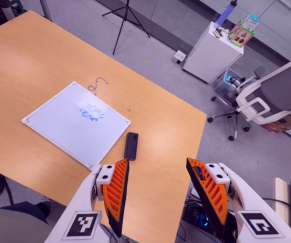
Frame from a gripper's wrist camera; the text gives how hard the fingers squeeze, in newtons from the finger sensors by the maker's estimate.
{"total": 0.0}